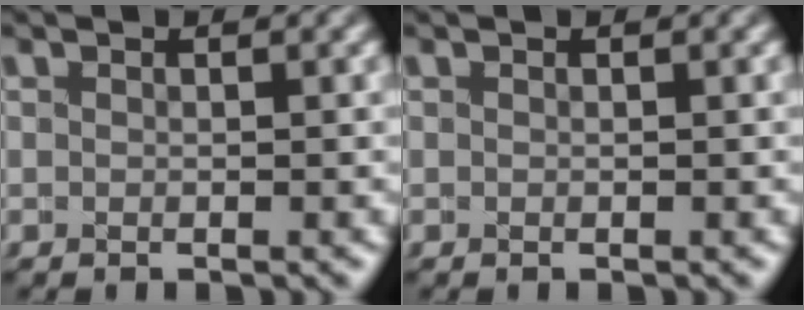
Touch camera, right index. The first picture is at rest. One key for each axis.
{"total": 0.0}